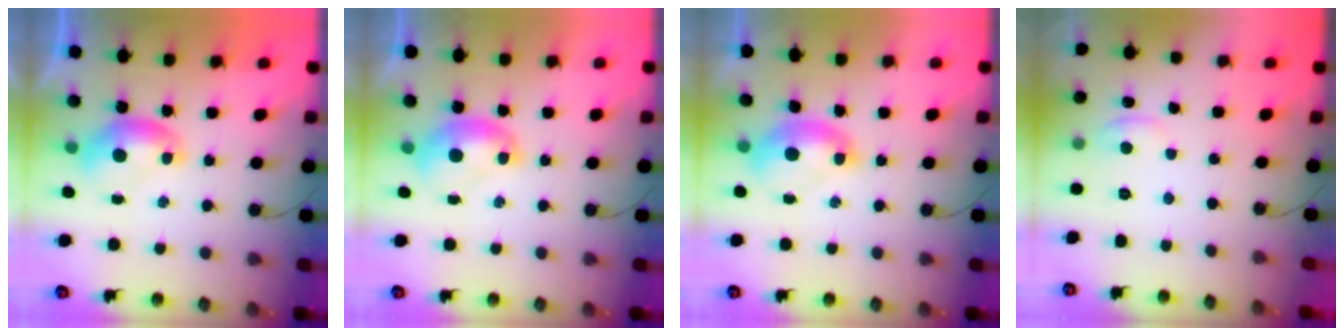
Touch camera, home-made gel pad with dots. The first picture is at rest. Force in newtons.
{"total": 1.7, "press": 1.7, "slide": 0.1}
{"total": 1.8, "press": 1.7, "slide": 0.6}
{"total": 1.5, "press": 1.5, "slide": 0.4}